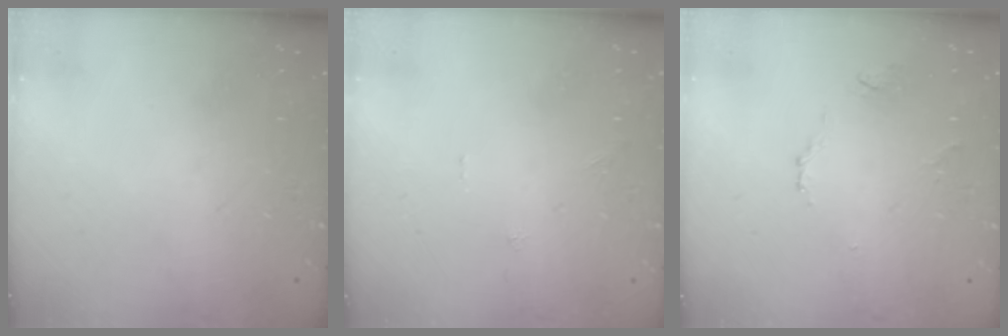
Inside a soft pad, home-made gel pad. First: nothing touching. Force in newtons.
{"total": 0.0}
{"total": 3.2, "press": 3.2, "slide": 0.6}